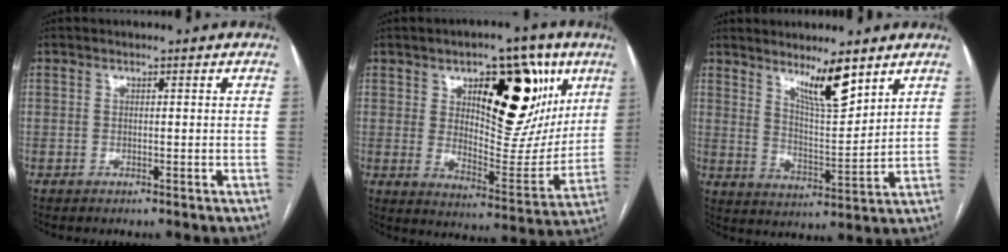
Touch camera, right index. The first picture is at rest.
{"total": 19.6, "force": [8.3, 8.5, 15.6], "torque": [-0.208, 0.006, 0.130]}
{"total": 8.1, "force": [6.0, 0.7, 5.5], "torque": [-0.101, -0.014, 0.111]}